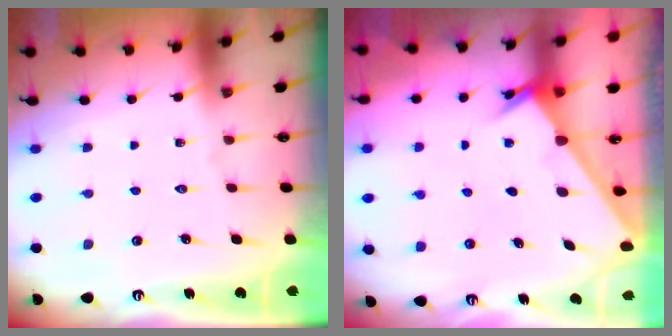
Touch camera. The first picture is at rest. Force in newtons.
{"total": 2.4, "press": 2.4, "slide": 0.2}